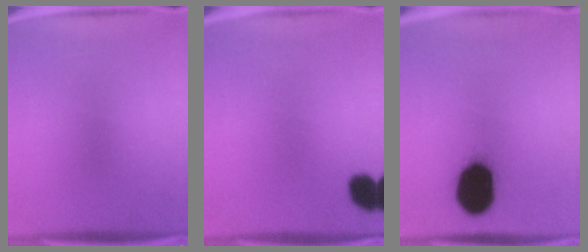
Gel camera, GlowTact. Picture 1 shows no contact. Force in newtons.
{"total": 5.8}
{"total": 18.7}